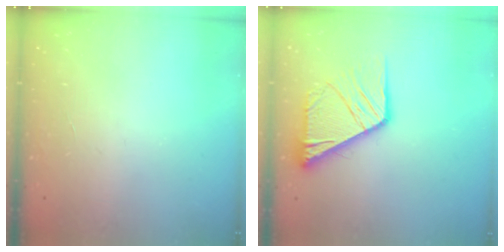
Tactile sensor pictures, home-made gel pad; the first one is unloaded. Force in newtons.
{"total": 14.0, "press": 13.9, "slide": 1.5}